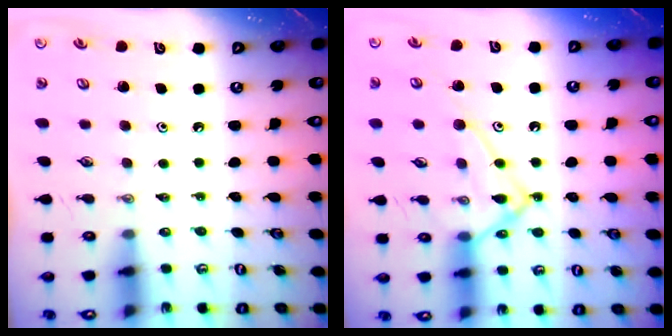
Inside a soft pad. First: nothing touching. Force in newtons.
{"total": 15.1, "press": 15.1, "slide": 1.1}